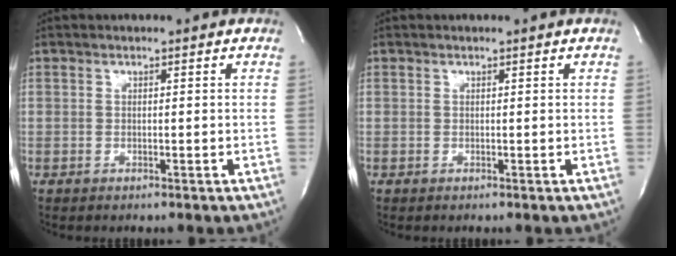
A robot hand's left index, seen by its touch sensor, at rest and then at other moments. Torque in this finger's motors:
{"motor_torque": [0.13, -0.20, -0.03, -0.01]}